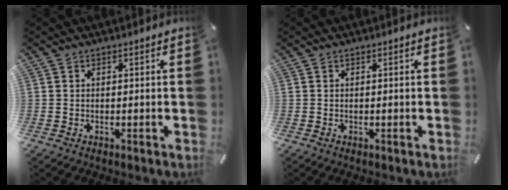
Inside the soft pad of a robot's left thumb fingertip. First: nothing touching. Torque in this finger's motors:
{"motor_torque": [-0.22, -0.19, -0.03, 0.03, 0.00]}